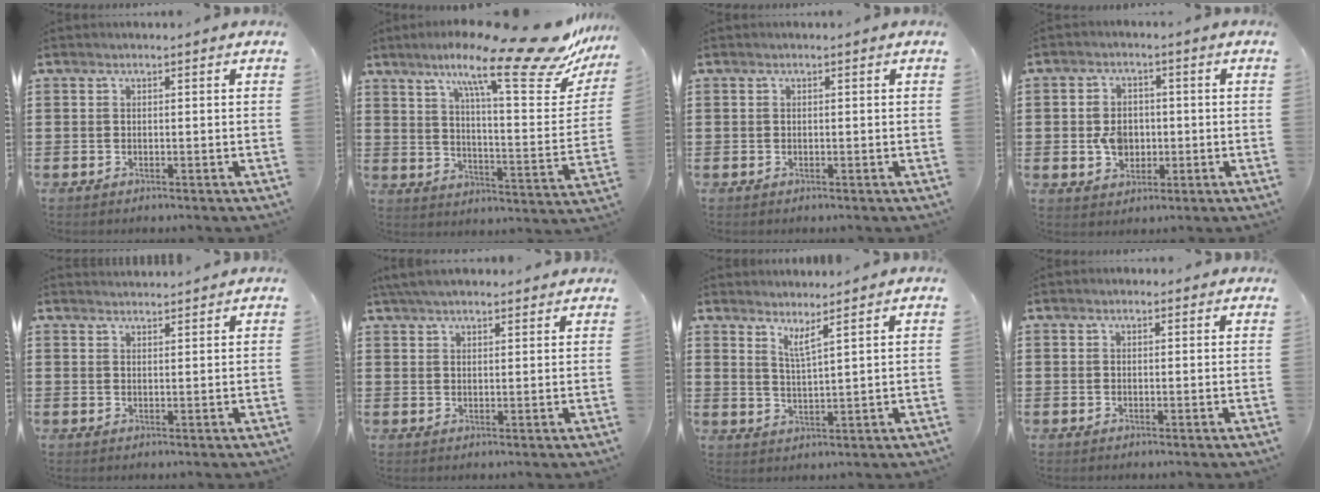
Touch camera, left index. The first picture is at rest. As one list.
[{"total": 16.8, "force": [12.2, 1.4, 11.6], "torque": [-0.206, -0.063, 0.191]}, {"total": 0.0}, {"total": 5.3, "force": [-0.5, 4.1, 3.3], "torque": [-0.070, 0.004, -0.014]}, {"total": 1.8, "force": [1.8, 0.0, -0.1], "torque": [-0.003, 0.000, 0.035]}, {"total": 4.2, "force": [3.8, 0.8, 1.5], "torque": [-0.039, -0.002, 0.071]}, {"total": 3.4, "force": [2.9, -0.4, 1.6], "torque": [-0.040, -0.011, 0.052]}, {"total": 1.7, "force": [-0.7, 1.3, 0.8], "torque": [-0.019, 0.010, -0.017]}]